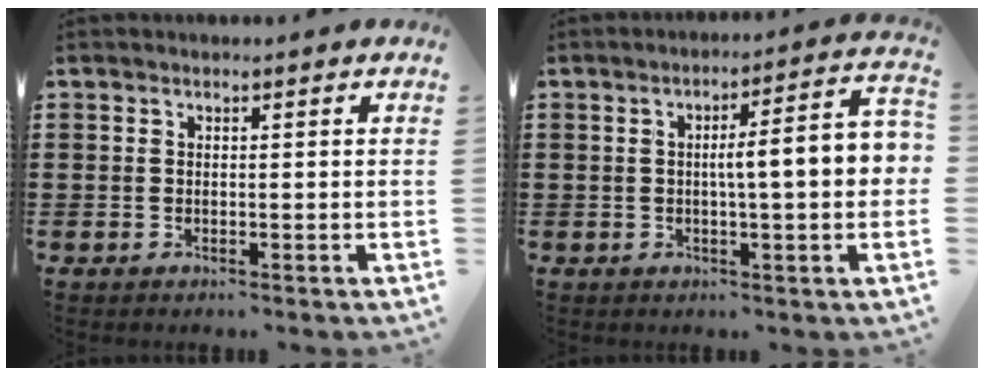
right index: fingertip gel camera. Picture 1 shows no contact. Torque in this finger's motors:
{"motor_torque": [1.22, -0.92, 0.86, 0.16]}